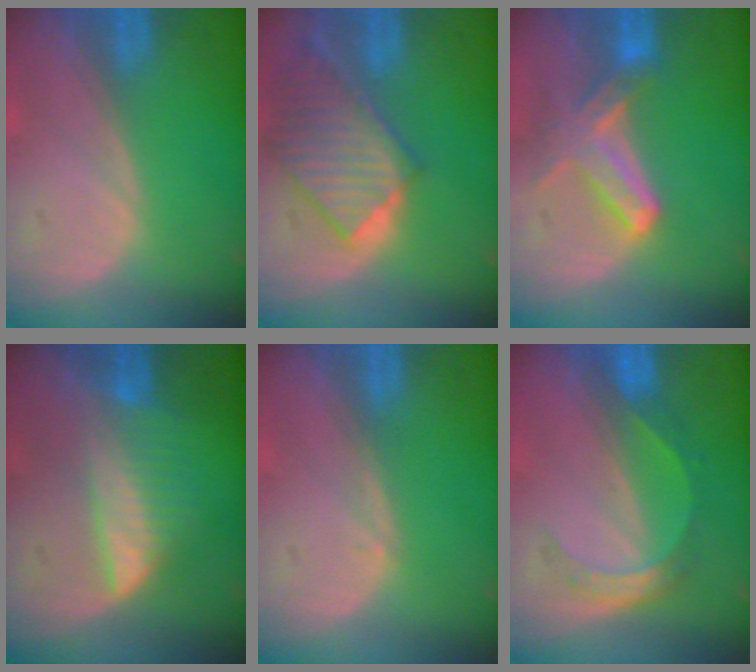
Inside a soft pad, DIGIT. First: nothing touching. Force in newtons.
{"total": 9.7, "press": 8.5, "slide": 4.7}
{"total": 6.1, "press": 6.1, "slide": 0.1}
{"total": 6.5, "press": 6.1, "slide": 2.2}
{"total": 0.8, "press": 0.7, "slide": 0.1}
{"total": 5.5, "press": 4.8, "slide": 2.8}